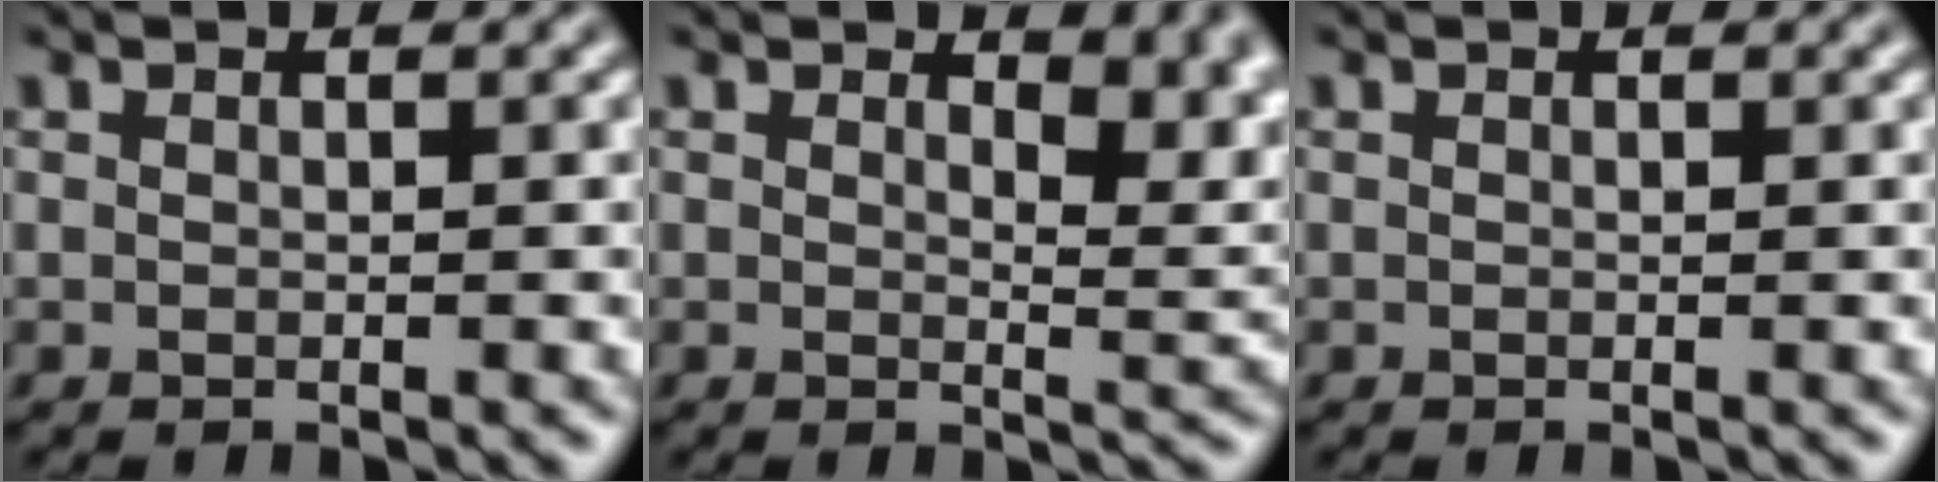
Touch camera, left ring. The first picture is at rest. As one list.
[{"total": 4.2, "force": [2.3, 1.9, 3.0], "torque": [-0.035, -0.008, 0.030]}, {"total": 0.0}]